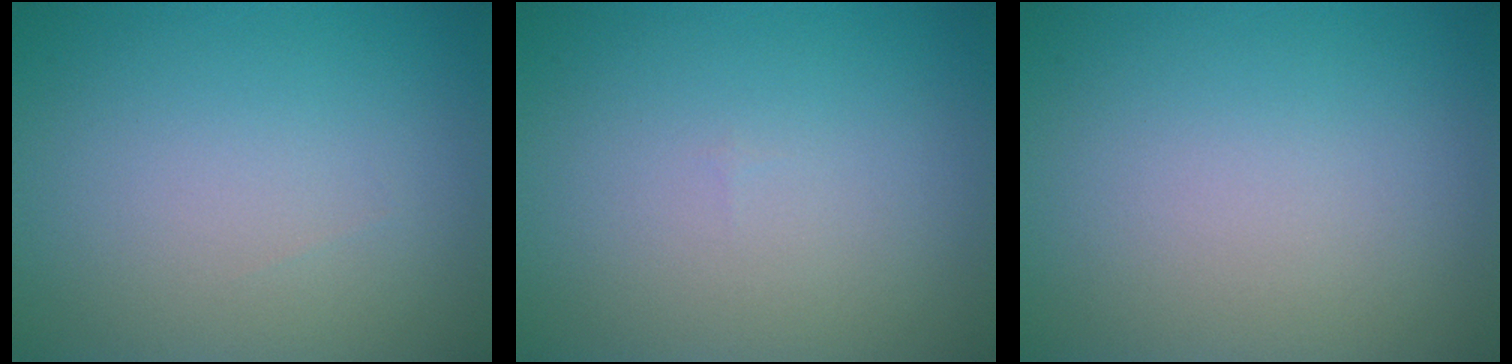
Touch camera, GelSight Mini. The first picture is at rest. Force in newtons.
{"total": 0.0}
{"total": 0.0}